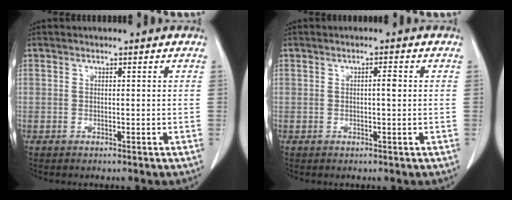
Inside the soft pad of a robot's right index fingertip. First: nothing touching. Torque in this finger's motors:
{"motor_torque": [0.10, -0.02, 0.02, 0.02]}